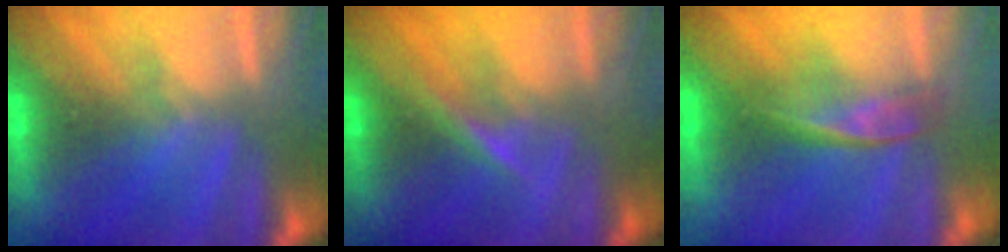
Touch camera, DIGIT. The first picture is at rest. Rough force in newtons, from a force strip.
{"total": 2.9}
{"total": 2.3}